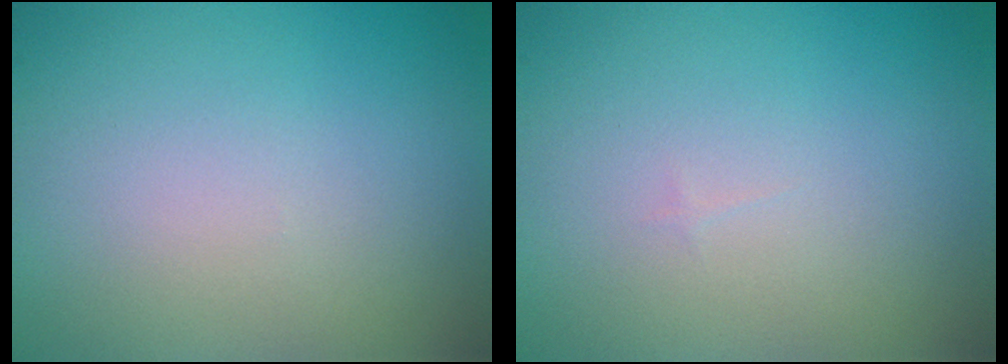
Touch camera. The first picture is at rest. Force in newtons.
{"total": 0.0}